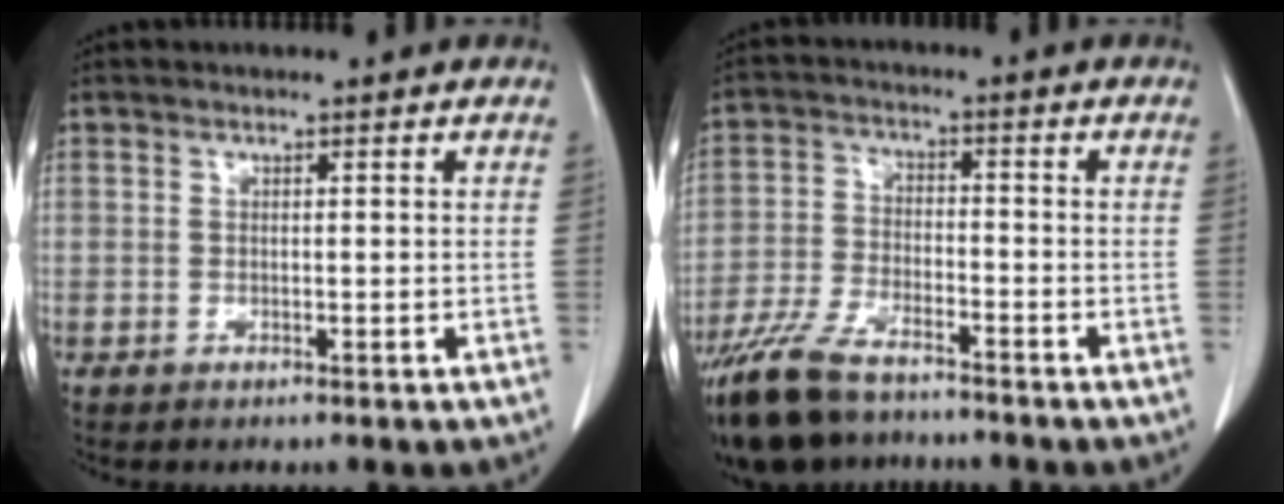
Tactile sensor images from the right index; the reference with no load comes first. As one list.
[{"total": 12.0, "force": [-9.4, 4.1, 6.2], "torque": [-0.129, -0.021, -0.170]}]